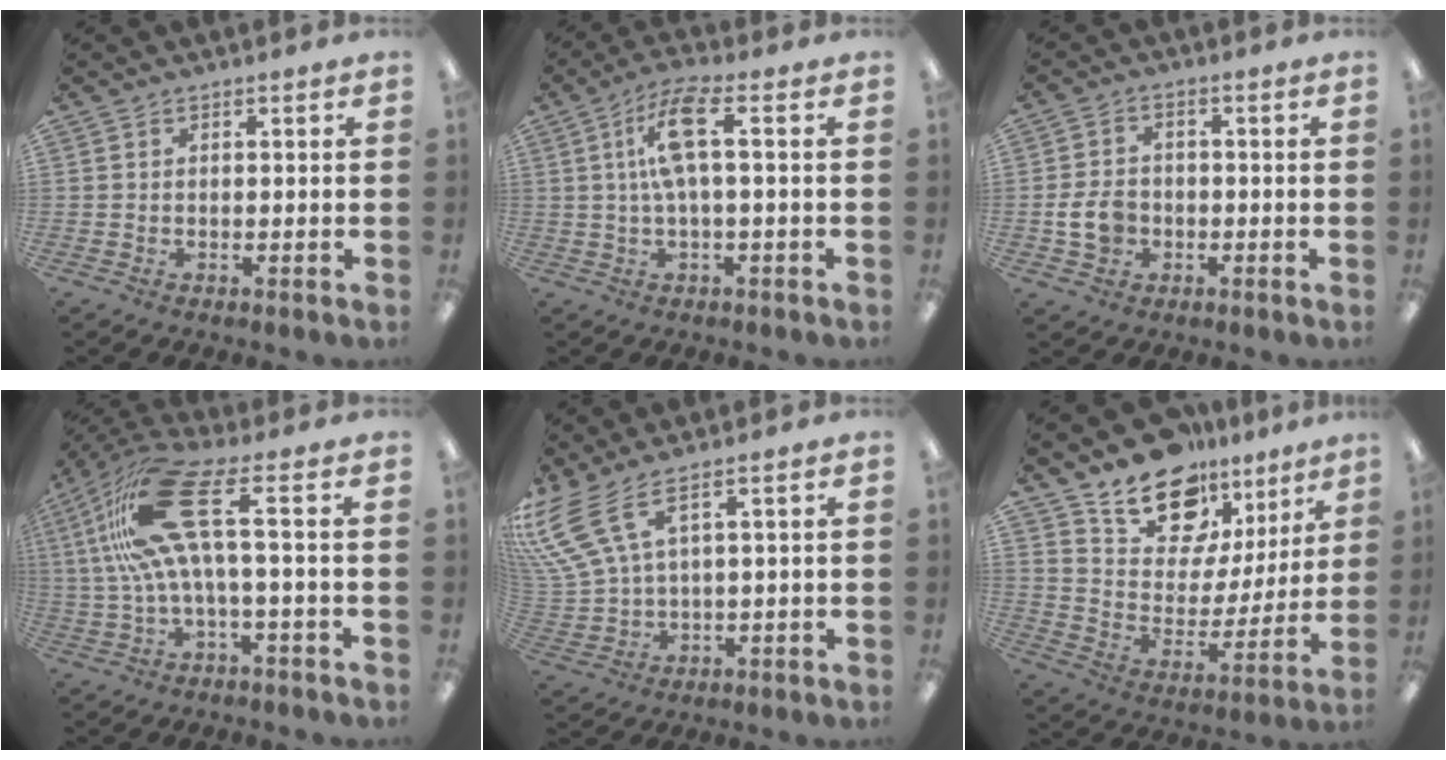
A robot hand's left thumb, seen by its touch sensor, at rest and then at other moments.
{"total": 9.9, "force": [2.0, 2.9, 9.3], "torque": [-0.173, 0.004, 0.031]}
{"total": 6.7, "force": [-1.3, 5.0, 4.3], "torque": [-0.092, 0.009, -0.024]}
{"total": 18.9, "force": [4.4, 5.3, 17.6], "torque": [-0.370, -0.013, 0.066]}
{"total": 10.1, "force": [6.0, 3.7, 7.2], "torque": [-0.172, -0.030, 0.113]}
{"total": 16.8, "force": [12.4, 9.6, 5.9], "torque": [-0.111, -0.084, 0.230]}